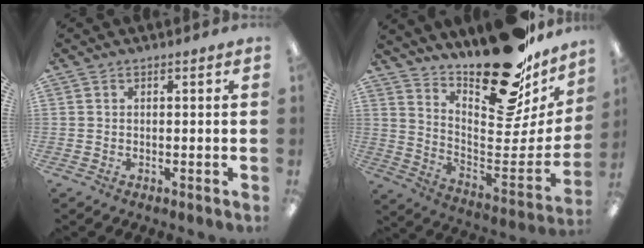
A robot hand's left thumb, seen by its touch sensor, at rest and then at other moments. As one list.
[{"total": 24.8, "force": [19.3, 8.5, 13.0], "torque": [-0.142, -0.151, 0.317]}]